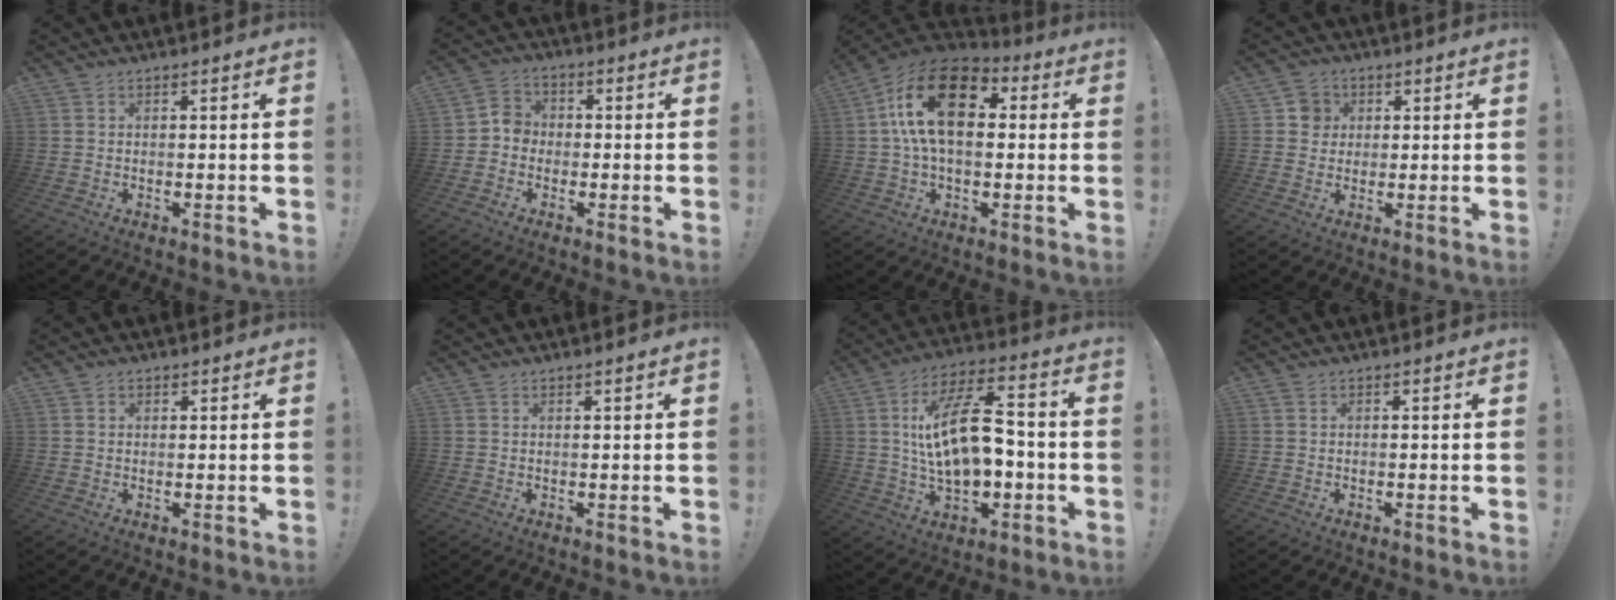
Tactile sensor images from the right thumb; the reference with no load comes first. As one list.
[{"total": 5.2, "force": [-1.9, 4.5, 1.9], "torque": [-0.032, 0.018, -0.035]}, {"total": 20.0, "force": [4.4, 11.6, 15.7], "torque": [-0.277, 0.003, 0.072]}, {"total": 5.4, "force": [1.4, 5.1, 1.2], "torque": [-0.010, 0.000, 0.026]}, {"total": 0.8, "force": [0.5, 0.6, 0.2], "torque": [0.000, -0.001, 0.009]}, {"total": 0.7, "force": [0.5, -0.1, 0.5], "torque": [-0.009, 0.000, 0.008]}, {"total": 19.1, "force": [1.1, 9.8, 16.4], "torque": [-0.282, 0.000, 0.013]}, {"total": 0.0}]